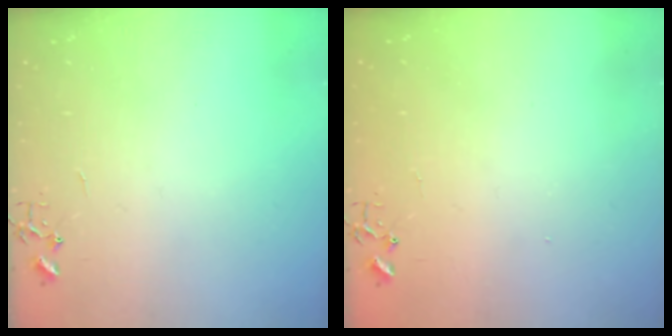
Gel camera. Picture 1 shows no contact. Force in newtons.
{"total": 1.3, "press": 1.2, "slide": 0.1}